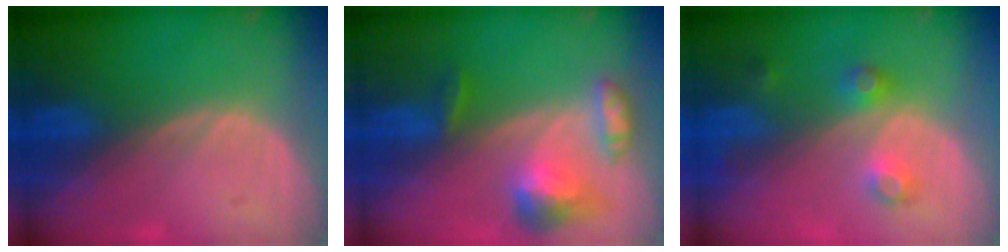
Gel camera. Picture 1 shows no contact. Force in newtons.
{"total": 7.0, "press": 6.6, "slide": 2.5}
{"total": 3.8, "press": 3.5, "slide": 1.6}